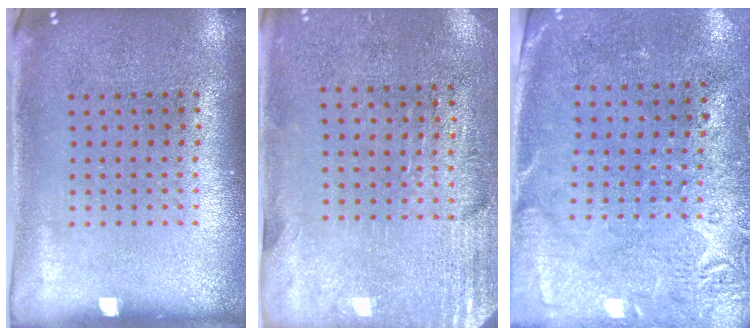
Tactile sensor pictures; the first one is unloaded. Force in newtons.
{"total": 2.8, "press": 2.5, "slide": 1.4}
{"total": 2.7, "press": 2.2, "slide": 1.5}